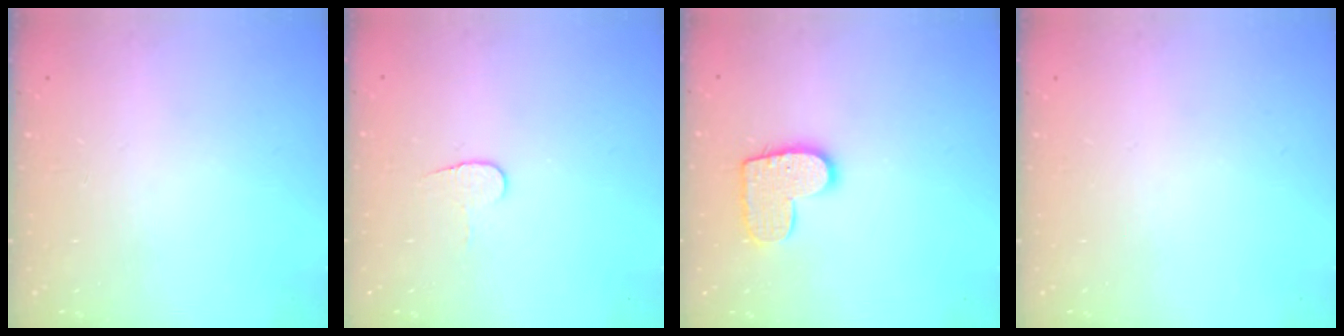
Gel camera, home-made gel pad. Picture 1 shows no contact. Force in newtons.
{"total": 5.3, "press": 5.3, "slide": 0.5}
{"total": 11.2, "press": 11.2, "slide": 0.7}
{"total": 0.0}